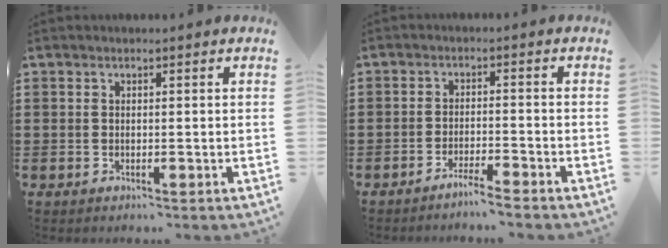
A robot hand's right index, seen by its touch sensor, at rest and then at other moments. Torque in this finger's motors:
{"motor_torque": [1.55, 0.59, 0.23, 0.00]}